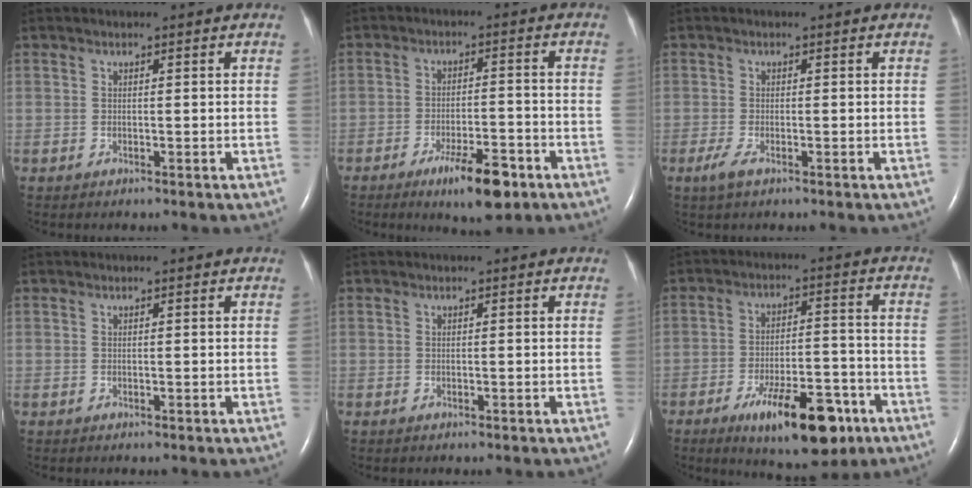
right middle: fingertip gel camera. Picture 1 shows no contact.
{"total": 8.2, "force": [-5.0, 1.9, 6.3], "torque": [-0.106, -0.009, -0.073]}
{"total": 2.0, "force": [-1.1, 0.6, 1.6], "torque": [-0.042, -0.005, -0.025]}
{"total": 0.0}
{"total": 0.0}
{"total": 13.8, "force": [-7.8, 4.4, 10.5], "torque": [-0.160, -0.003, -0.112]}